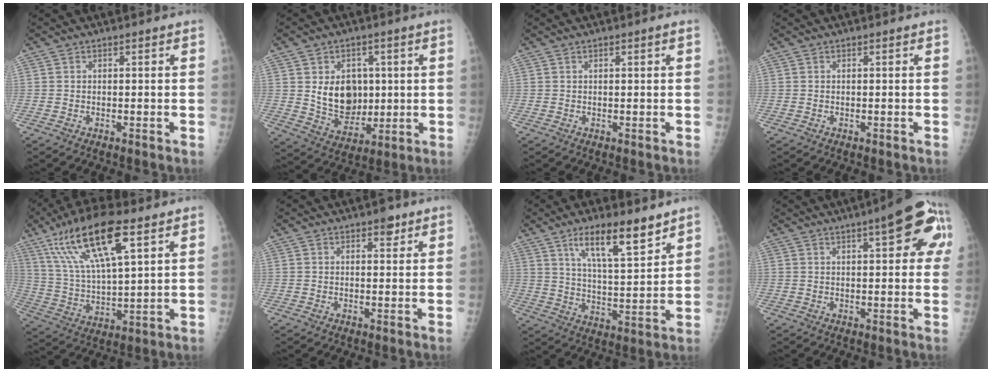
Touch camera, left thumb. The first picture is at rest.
{"total": 11.2, "force": [1.5, 8.6, 6.9], "torque": [-0.065, -0.014, 0.040]}
{"total": 0.9, "force": [0.2, 0.1, 0.9], "torque": [-0.015, 0.005, 0.003]}
{"total": 0.0}
{"total": 17.7, "force": [9.3, 5.3, 14.1], "torque": [-0.254, -0.021, 0.178]}
{"total": 2.4, "force": [1.5, 1.3, 1.5], "torque": [-0.007, -0.005, 0.018]}
{"total": 12.3, "force": [8.0, 3.1, 8.8], "torque": [-0.129, -0.047, 0.140]}
{"total": 12.5, "force": [4.4, 4.1, 10.9], "torque": [-0.101, 0.013, 0.043]}